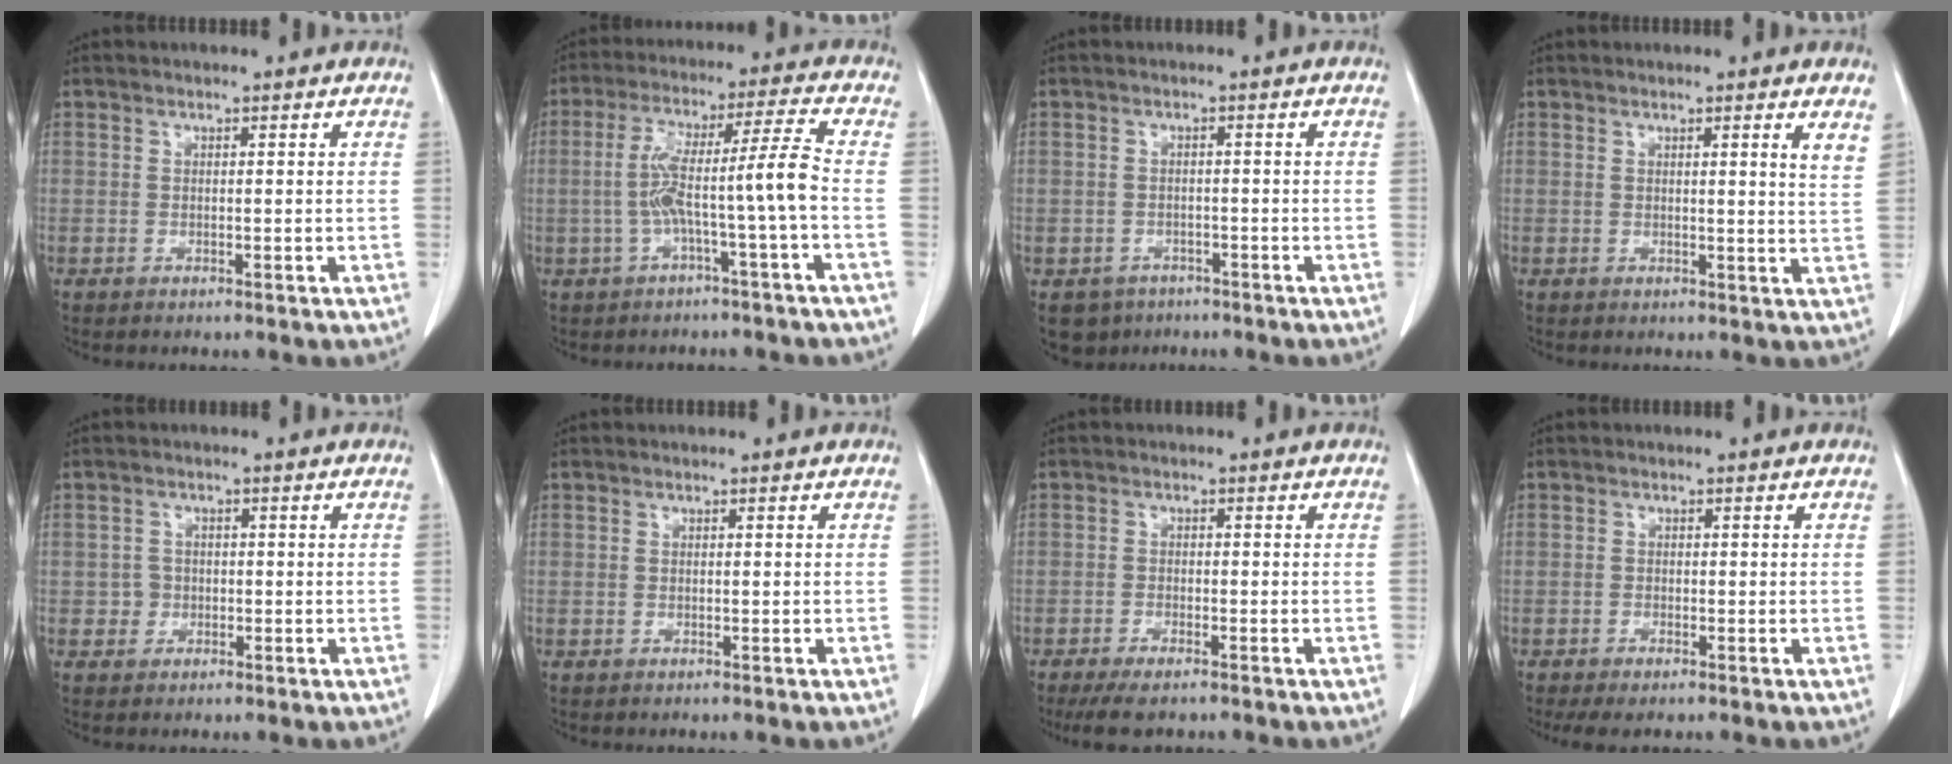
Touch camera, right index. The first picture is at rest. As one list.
[{"total": 8.7, "force": [-1.8, -1.4, 8.4], "torque": [-0.160, 0.032, -0.026]}, {"total": 4.1, "force": [-2.6, 3.1, 0.3], "torque": [-0.002, 0.006, -0.037]}, {"total": 3.3, "force": [2.3, -0.4, 2.4], "torque": [-0.032, -0.014, 0.021]}, {"total": 1.8, "force": [-0.4, 1.7, 0.2], "torque": [0.006, 0.008, -0.010]}, {"total": 0.0}, {"total": 5.1, "force": [-4.1, 1.0, 2.8], "torque": [-0.047, -0.011, -0.068]}, {"total": 2.9, "force": [-2.2, 0.6, 1.8], "torque": [-0.029, -0.008, -0.036]}]